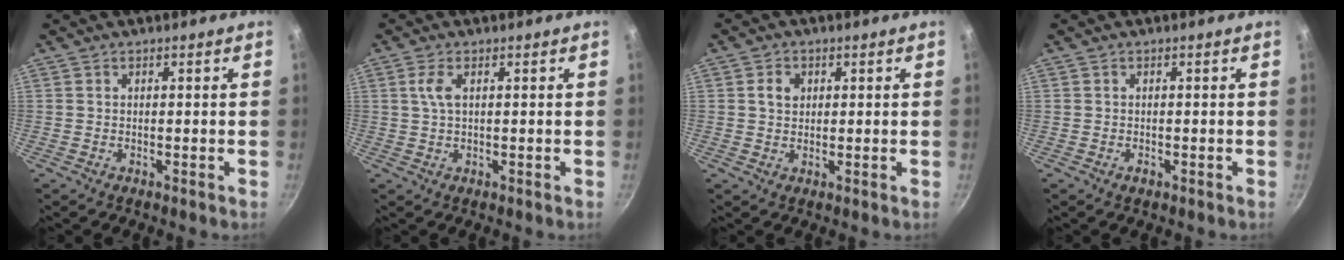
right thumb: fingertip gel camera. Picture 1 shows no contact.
{"total": 3.0, "force": [0.8, 1.3, 2.6], "torque": [-0.057, 0.003, 0.017]}
{"total": 3.3, "force": [0.9, 2.6, 1.8], "torque": [-0.017, 0.002, 0.014]}
{"total": 0.9, "force": [-0.4, 0.6, 0.5], "torque": [-0.006, 0.000, -0.008]}